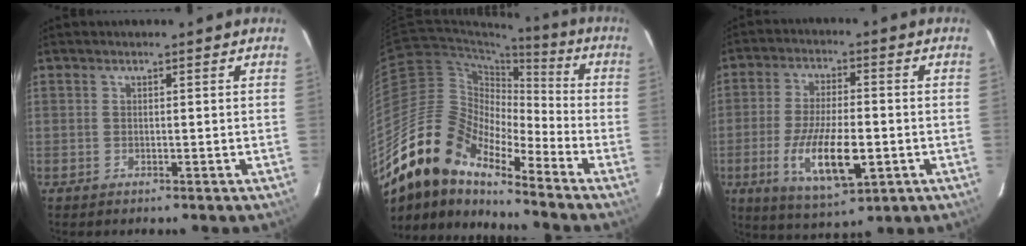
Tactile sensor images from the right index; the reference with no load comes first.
{"total": 18.3, "force": [-15.0, 6.1, 8.6], "torque": [-0.146, -0.007, -0.299]}
{"total": 13.6, "force": [-4.1, 5.0, 12.0], "torque": [-0.240, -0.020, -0.066]}